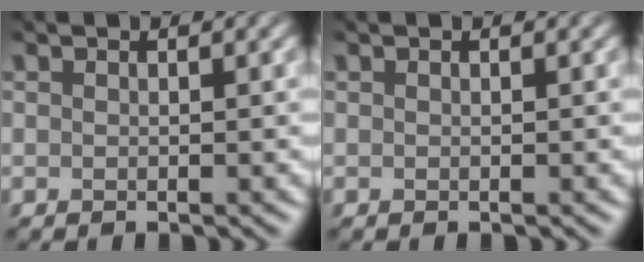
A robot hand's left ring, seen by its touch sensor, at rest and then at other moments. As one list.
[{"total": 0.0}]